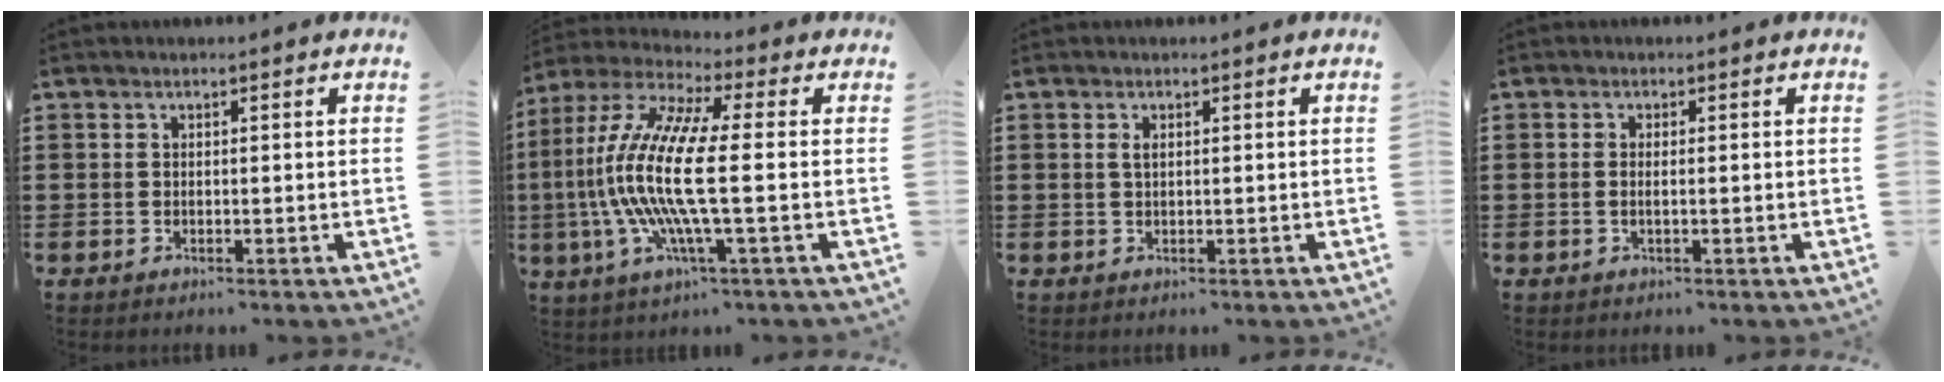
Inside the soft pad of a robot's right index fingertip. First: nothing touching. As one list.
[{"total": 13.8, "force": [-2.0, 2.4, 13.4], "torque": [-0.311, -0.020, -0.053]}, {"total": 1.3, "force": [0.3, 0.3, 1.3], "torque": [-0.025, 0.002, 0.005]}, {"total": 0.9, "force": [-0.2, 0.1, 0.9], "torque": [-0.016, -0.001, -0.005]}]